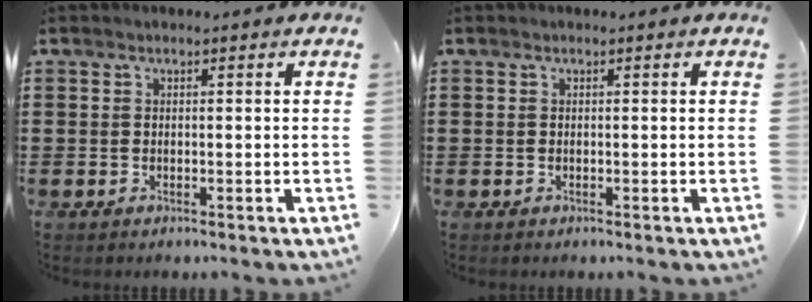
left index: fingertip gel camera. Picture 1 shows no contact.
{"total": 0.0}